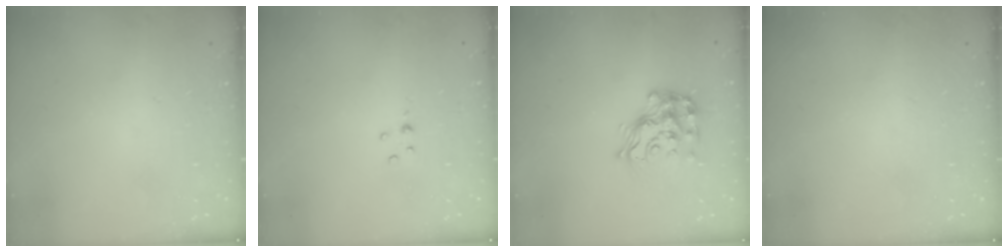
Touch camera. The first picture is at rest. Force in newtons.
{"total": 2.5, "press": 2.5, "slide": 0.3}
{"total": 15.5, "press": 15.4, "slide": 1.0}
{"total": 0.0}